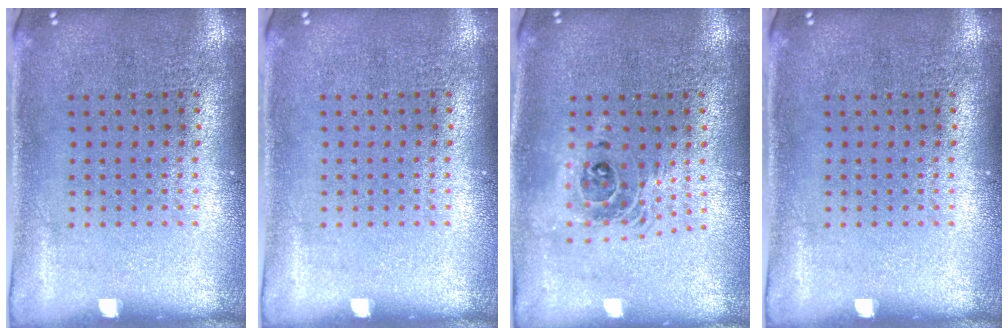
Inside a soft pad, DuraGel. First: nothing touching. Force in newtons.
{"total": 0.0}
{"total": 1.7, "press": 1.4, "slide": 0.9}
{"total": 0.0}